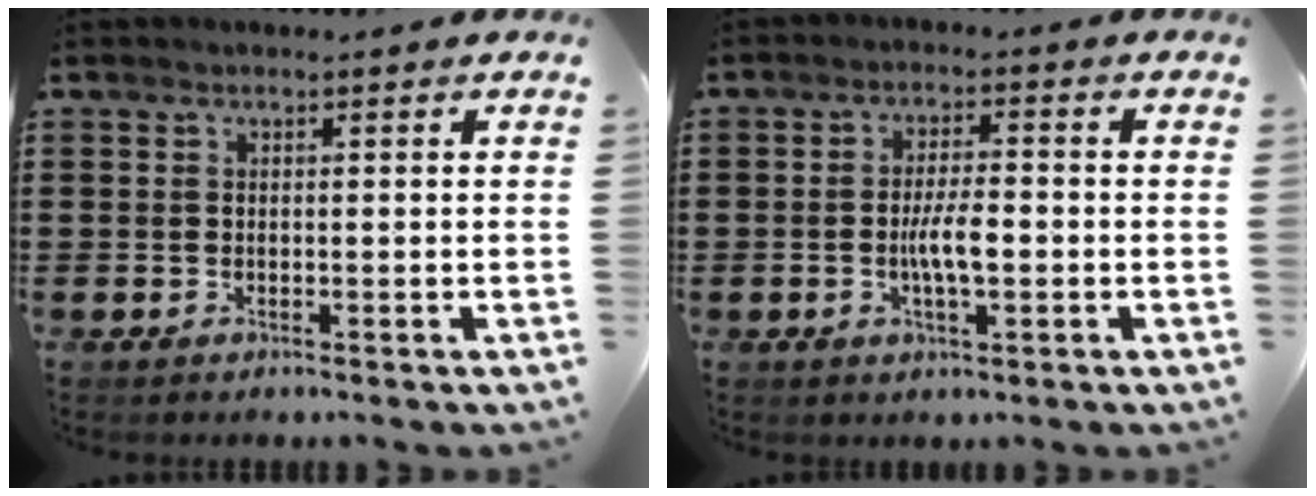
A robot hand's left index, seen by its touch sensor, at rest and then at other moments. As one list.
[{"total": 5.1, "force": [-0.9, 1.4, 4.8], "torque": [-0.098, -0.001, -0.021]}]